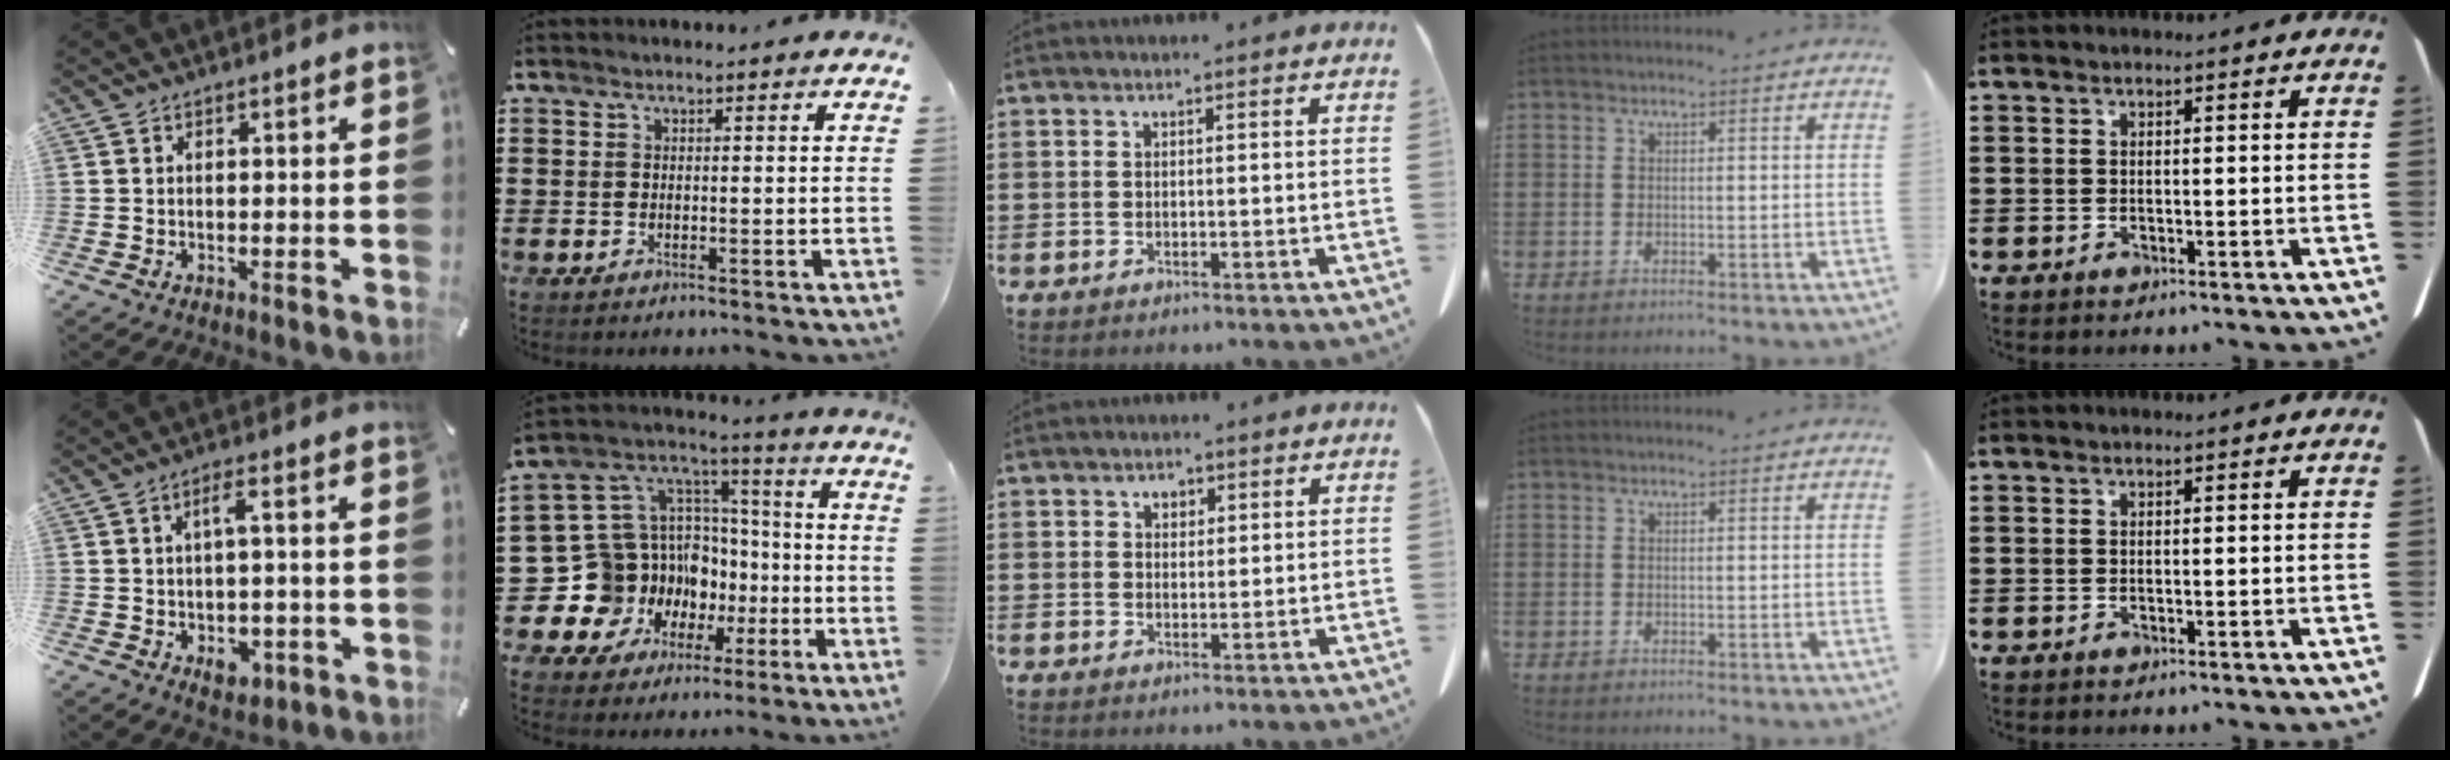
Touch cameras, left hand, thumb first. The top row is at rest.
{"thumb": {"total": 6.8, "force": [-1.1, 3.6, 5.7], "torque": [-0.096, 0.003, -0.024]}, "index": {"total": 14.6, "force": [-5.4, 13.2, 3.3], "torque": [-0.120, -0.037, -0.055]}, "middle": {"total": 1.7, "force": [1.1, 1.1, 0.7], "torque": [-0.009, 0.000, 0.020]}}